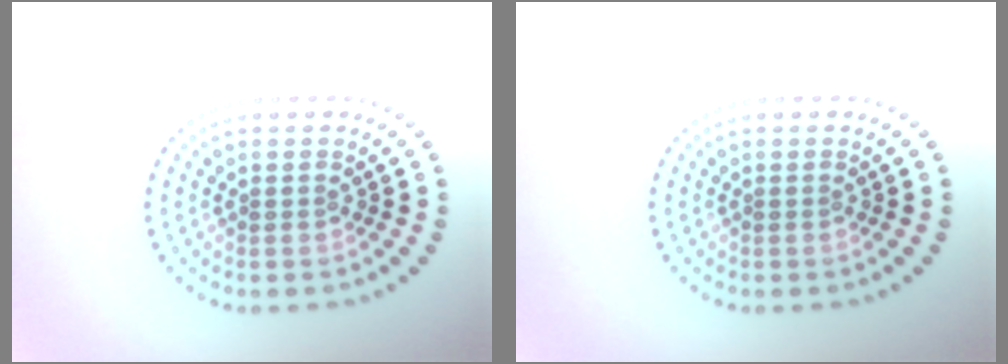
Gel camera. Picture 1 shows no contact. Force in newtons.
{"total": 0.0}